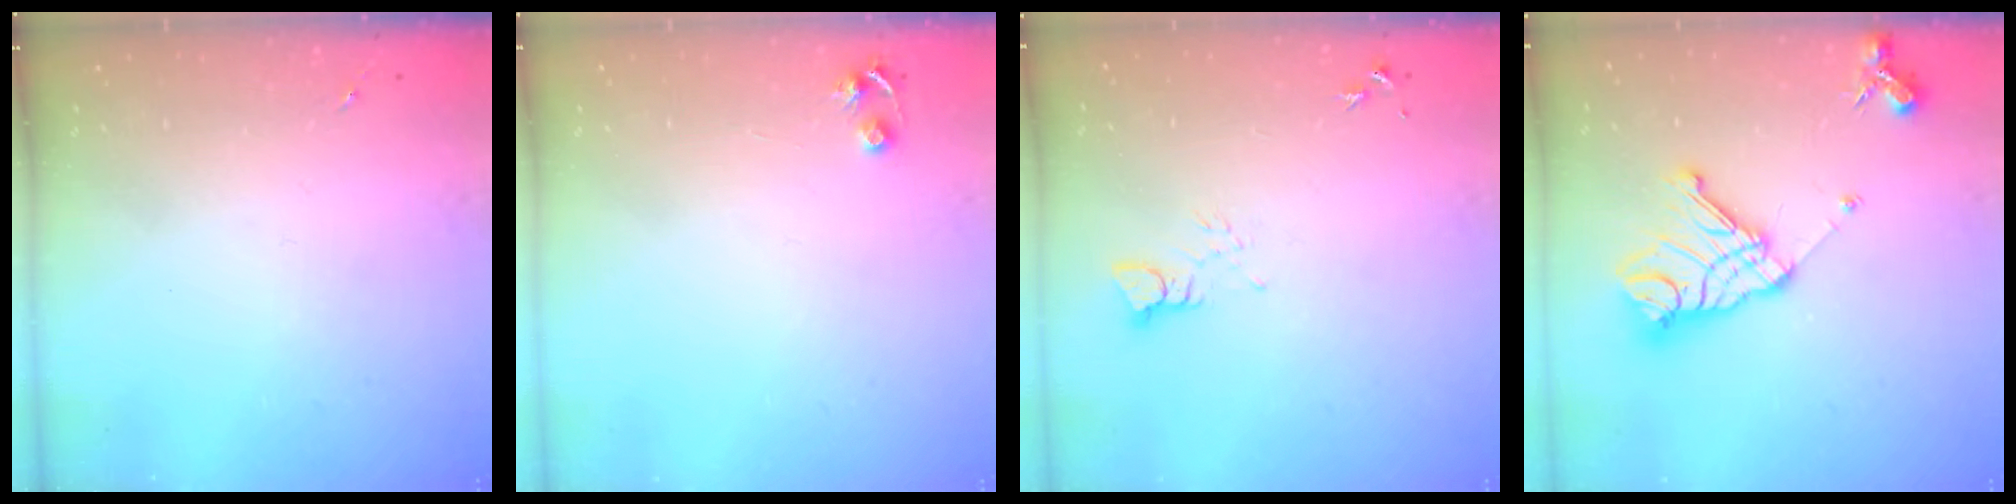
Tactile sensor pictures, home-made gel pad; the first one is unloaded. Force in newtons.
{"total": 4.8, "press": 4.8, "slide": 0.6}
{"total": 3.2, "press": 3.1, "slide": 0.4}
{"total": 17.5, "press": 17.3, "slide": 2.0}